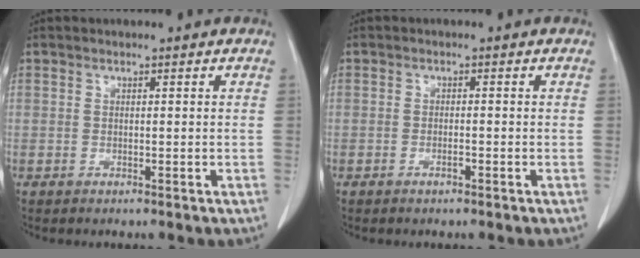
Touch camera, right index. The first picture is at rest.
{"total": 1.1, "force": [-0.7, 0.2, 0.9], "torque": [-0.017, 0.000, -0.011]}